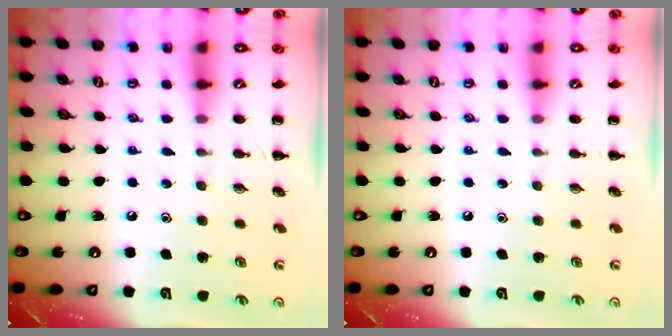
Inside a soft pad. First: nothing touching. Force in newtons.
{"total": 0.0}